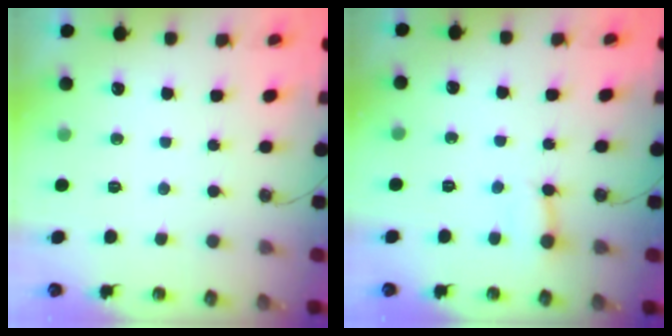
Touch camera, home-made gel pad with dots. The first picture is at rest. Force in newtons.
{"total": 3.1, "press": 3.1, "slide": 0.5}